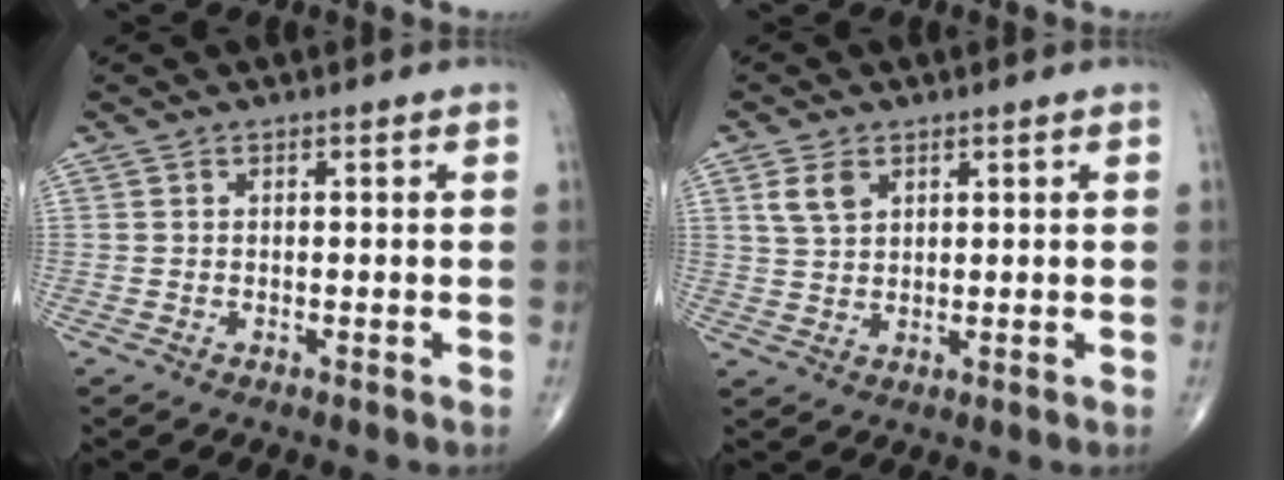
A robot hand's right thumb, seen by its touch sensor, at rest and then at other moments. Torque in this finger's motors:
{"motor_torque": [-0.47, 0.51, 0.21, 0.06, 0.02]}